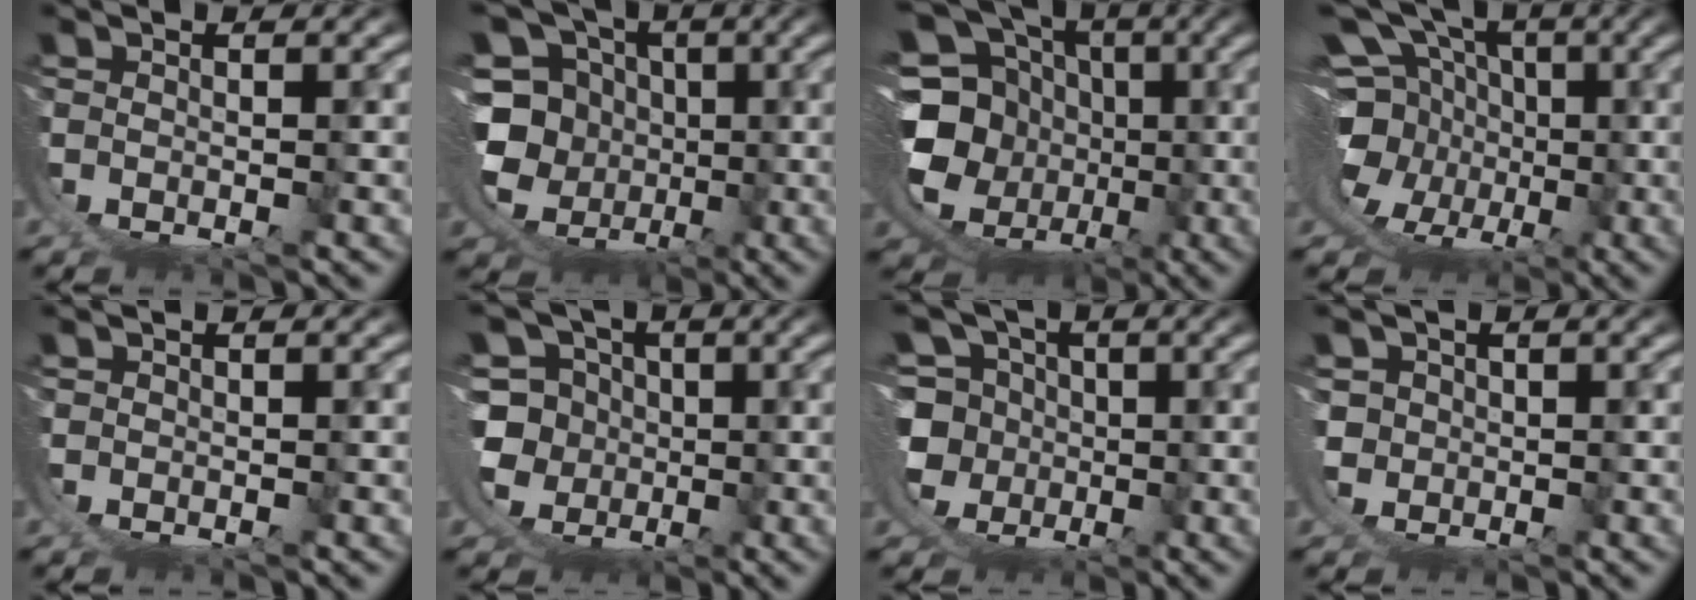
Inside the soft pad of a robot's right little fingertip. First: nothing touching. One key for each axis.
{"total": 14.6, "fx": 0.3, "fy": 11.5, "fz": 9.0, "tx": -0.155, "ty": -0.030, "tz": 0.004}
{"total": 15.9, "fx": 0.6, "fy": 11.7, "fz": 10.7, "tx": -0.184, "ty": -0.032, "tz": 0.012}
{"total": 12.0, "fx": 0.8, "fy": 8.7, "fz": 8.2, "tx": -0.136, "ty": -0.027, "tz": 0.012}
{"total": 0.7, "fx": 0.2, "fy": 0.7, "fz": 0.1, "tx": -0.010, "ty": -0.001, "tz": 0.005}
{"total": 11.4, "fx": -0.4, "fy": 9.6, "fz": 6.0, "tx": -0.119, "ty": -0.045, "tz": 0.000}
{"total": 10.5, "fx": -0.2, "fy": 8.9, "fz": 5.6, "tx": -0.112, "ty": -0.043, "tz": 0.003}
{"total": 7.3, "fx": -0.2, "fy": 6.9, "fz": 2.4, "tx": -0.083, "ty": -0.040, "tz": 0.006}